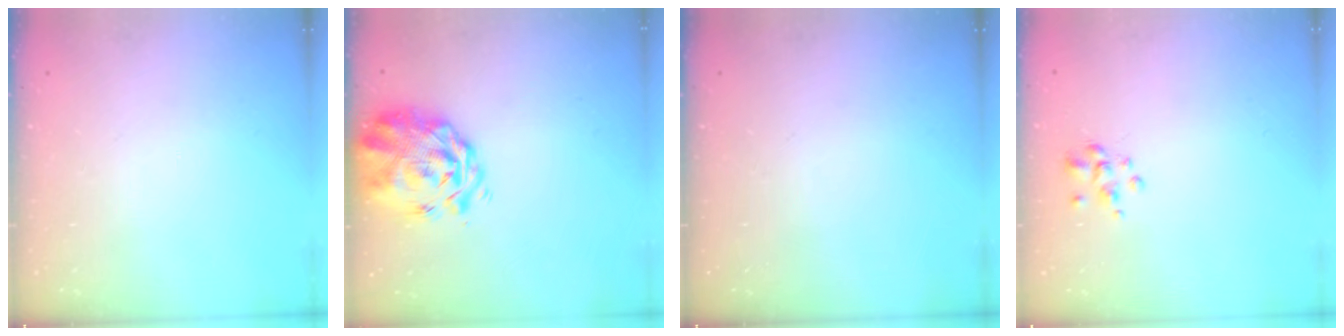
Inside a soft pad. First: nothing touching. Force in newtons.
{"total": 3.9, "press": 3.5, "slide": 1.7}
{"total": 0.0}
{"total": 2.7, "press": 2.5, "slide": 0.9}